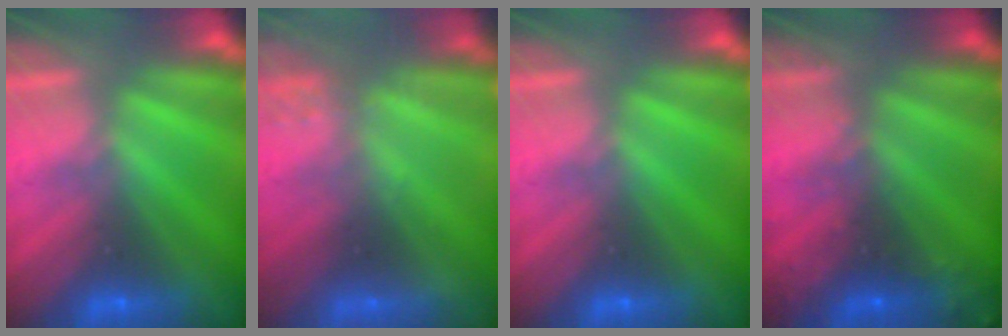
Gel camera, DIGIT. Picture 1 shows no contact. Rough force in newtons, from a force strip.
{"total": 2.2}
{"total": 0.0}
{"total": 8.5}